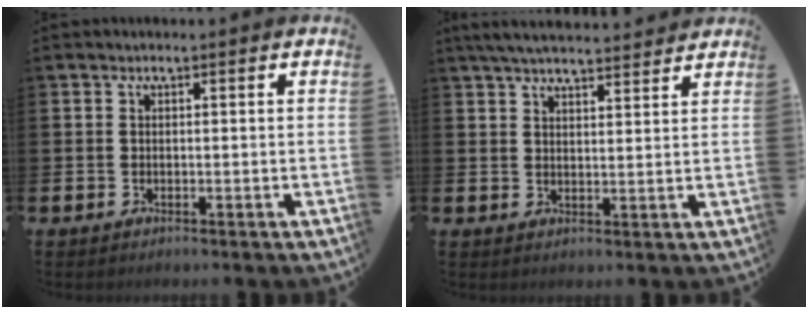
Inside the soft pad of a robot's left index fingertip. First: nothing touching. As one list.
[{"total": 4.8, "force": [4.6, 0.5, 1.1], "torque": [-0.031, -0.020, 0.084]}]